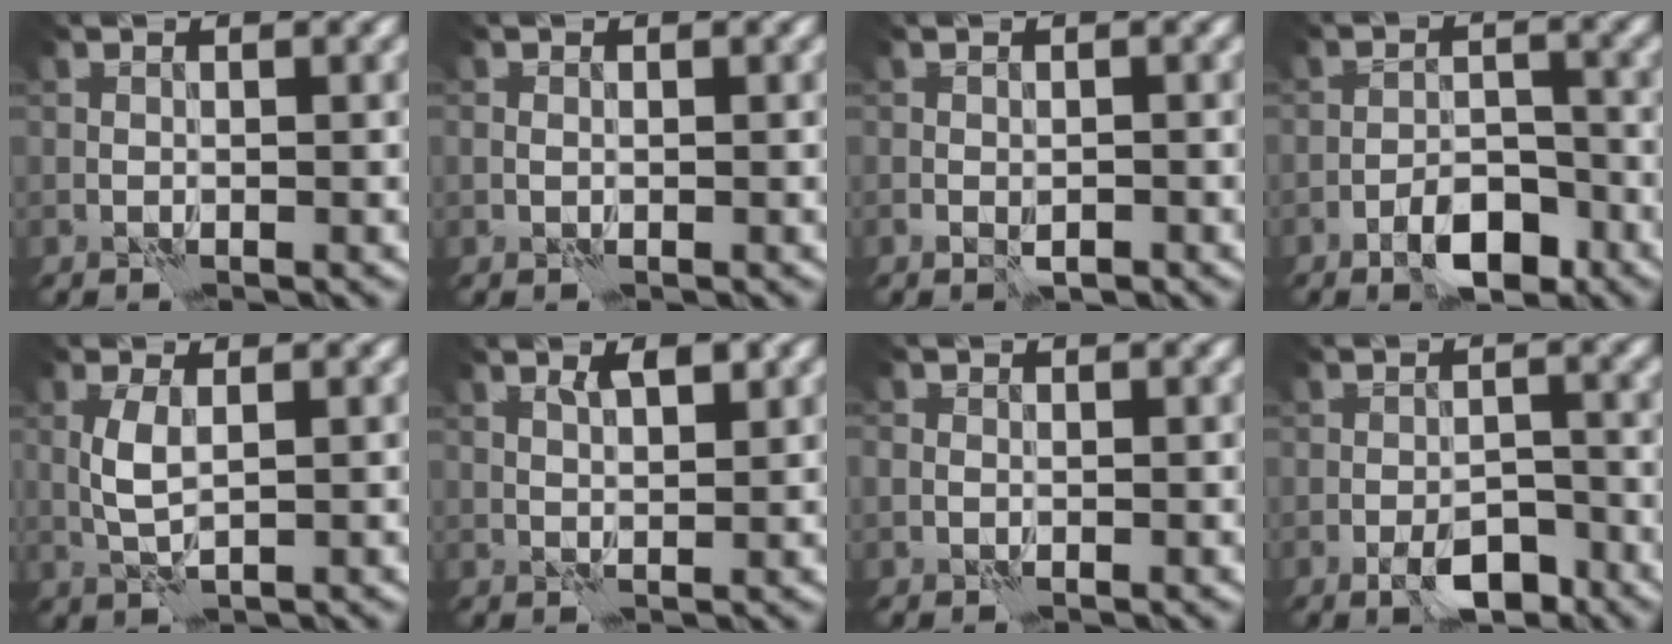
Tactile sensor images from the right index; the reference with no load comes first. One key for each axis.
{"total": 0.6, "fx": 0.0, "fy": 0.5, "fz": 0.4, "tx": -0.009, "ty": -0.001, "tz": -0.001}
{"total": 1.2, "fx": -0.6, "fy": 0.6, "fz": 0.9, "tx": -0.016, "ty": -0.001, "tz": -0.010}
{"total": 4.6, "fx": -3.1, "fy": 1.9, "fz": 2.9, "tx": -0.040, "ty": 0.004, "tz": -0.054}
{"total": 2.5, "fx": 0.3, "fy": 0.9, "fz": 2.3, "tx": -0.058, "ty": 0.002, "tz": 0.006}
{"total": 2.0, "fx": 1.2, "fy": 0.5, "fz": 1.5, "tx": -0.028, "ty": -0.003, "tz": 0.022}
{"total": 0.8, "fx": -0.1, "fy": 0.8, "fz": 0.3, "tx": 0.001, "ty": -0.002, "tz": -0.006}
{"total": 4.3, "fx": -2.8, "fy": 1.7, "fz": 2.8, "tx": -0.039, "ty": 0.002, "tz": -0.047}